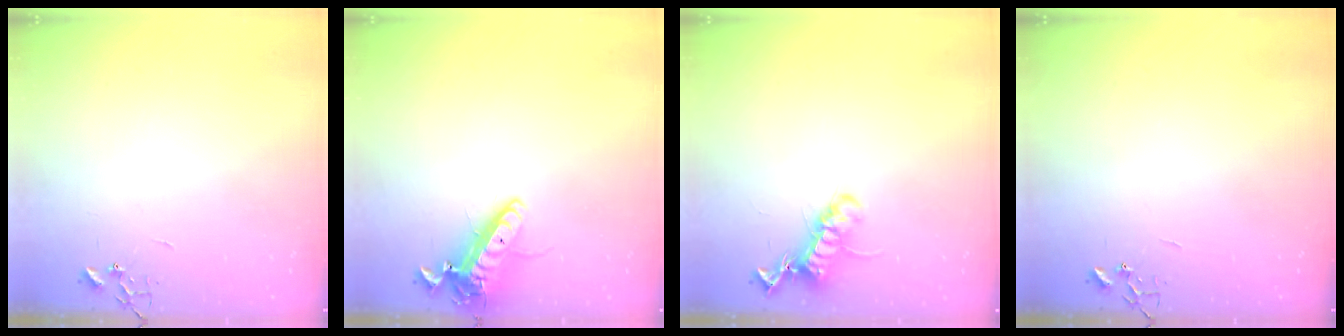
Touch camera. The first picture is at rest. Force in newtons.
{"total": 14.5, "press": 14.2, "slide": 2.9}
{"total": 13.0, "press": 13.0, "slide": 0.3}
{"total": 0.0}